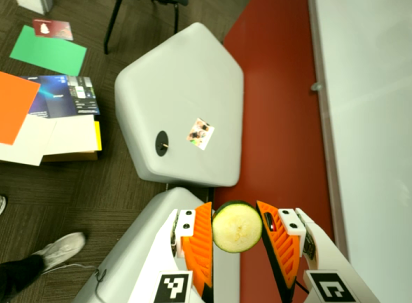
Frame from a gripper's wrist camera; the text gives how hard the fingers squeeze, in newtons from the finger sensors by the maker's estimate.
{"total": 9.2, "left": 9.6, "right": 8.7}